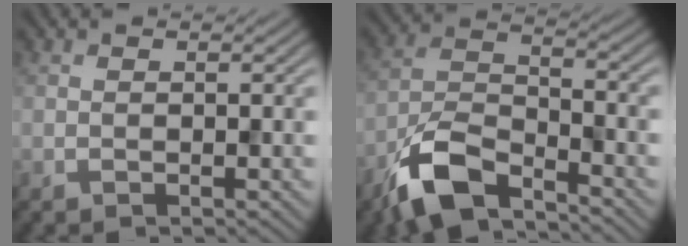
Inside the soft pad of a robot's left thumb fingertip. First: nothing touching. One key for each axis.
{"total": 9.3, "fx": -6.7, "fy": 3.2, "fz": 5.6, "tx": -0.111, "ty": -0.005, "tz": -0.150}